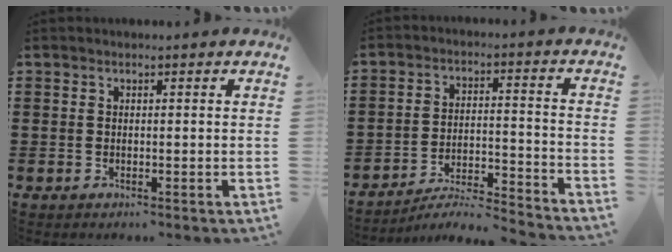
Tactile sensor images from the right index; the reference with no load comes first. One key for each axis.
{"total": 4.8, "fx": -4.6, "fy": -0.1, "fz": 1.4, "tx": -0.034, "ty": -0.013, "tz": -0.097}